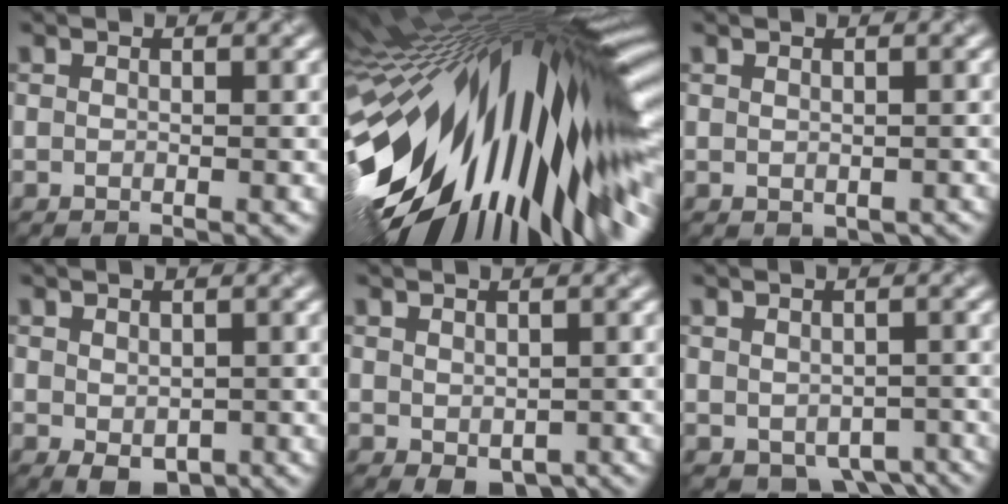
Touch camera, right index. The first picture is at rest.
{"total": 20.0, "force": [-3.2, 7.1, 18.4], "torque": [-0.314, -0.022, -0.075]}
{"total": 0.9, "force": [0.0, 0.7, 0.6], "torque": [-0.010, -0.006, 0.007]}
{"total": 2.4, "force": [-0.5, 1.5, 1.8], "torque": [-0.027, -0.011, 0.001]}
{"total": 2.5, "force": [-0.5, 1.6, 1.8], "torque": [-0.025, -0.014, 0.004]}
{"total": 4.5, "force": [-2.1, 2.9, 2.7], "torque": [-0.030, -0.020, -0.017]}